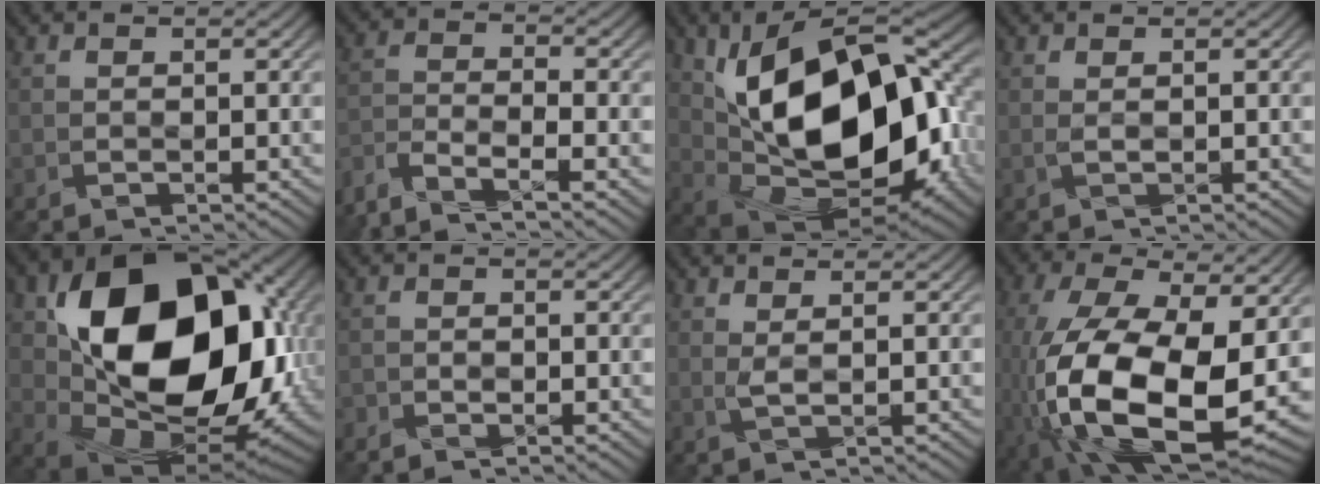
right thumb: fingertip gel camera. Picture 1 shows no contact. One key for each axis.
{"total": 7.4, "fx": -6.0, "fy": 2.0, "fz": 3.8, "tx": -0.084, "ty": -0.012, "tz": -0.120}
{"total": 17.8, "fx": 2.3, "fy": 9.7, "fz": 14.8, "tx": -0.247, "ty": 0.009, "tz": 0.036}
{"total": 0.6, "fx": 0.3, "fy": -0.1, "fz": 0.5, "tx": -0.014, "ty": 0.001, "tz": 0.007}
{"total": 19.1, "fx": 2.3, "fy": 13.3, "fz": 13.5, "tx": -0.238, "ty": -0.026, "tz": 0.063}
{"total": 1.2, "fx": -1.1, "fy": 0.3, "fz": 0.2, "tx": -0.007, "ty": -0.001, "tz": -0.021}
{"total": 1.2, "fx": 0.7, "fy": 0.1, "fz": 0.9, "tx": -0.024, "ty": 0.000, "tz": 0.016}
{"total": 18.2, "fx": -4.0, "fy": 9.2, "fz": 15.2, "tx": -0.318, "ty": -0.030, "tz": -0.061}